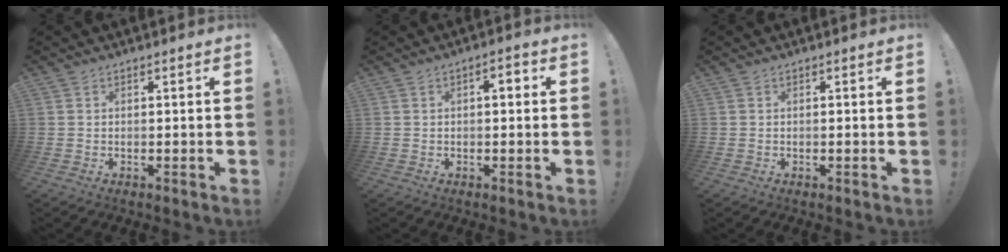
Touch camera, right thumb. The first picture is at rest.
{"total": 2.9, "force": [-0.1, 1.4, 2.5], "torque": [-0.035, 0.007, -0.007]}
{"total": 0.0}